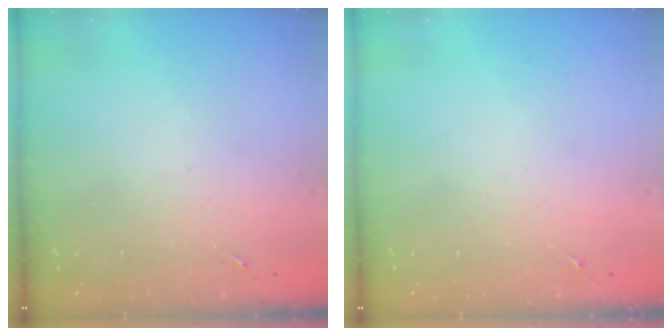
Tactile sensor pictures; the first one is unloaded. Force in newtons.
{"total": 0.0}